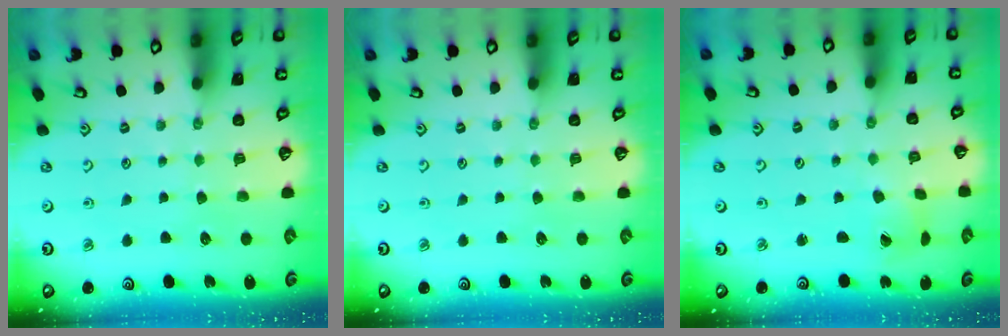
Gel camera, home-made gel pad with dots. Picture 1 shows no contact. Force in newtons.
{"total": 0.0}
{"total": 1.4, "press": 1.4, "slide": 0.2}